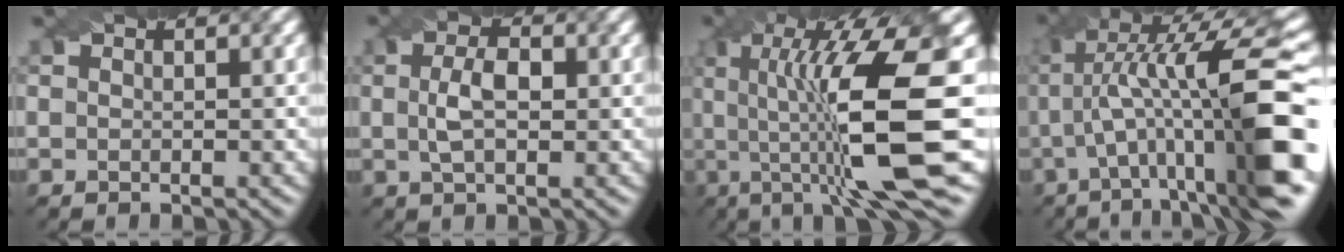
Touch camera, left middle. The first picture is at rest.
{"total": 3.3, "force": [0.3, 1.5, 2.9], "torque": [-0.064, 0.004, 0.003]}
{"total": 13.2, "force": [-0.3, 2.7, 12.9], "torque": [-0.199, 0.007, -0.009]}
{"total": 14.8, "force": [1.2, 3.8, 14.2], "torque": [-0.224, 0.026, 0.032]}